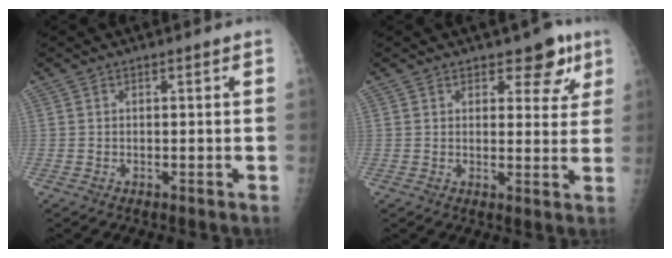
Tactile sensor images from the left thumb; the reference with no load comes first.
{"total": 6.6, "force": [4.0, 3.6, 3.8], "torque": [-0.009, -0.017, 0.048]}